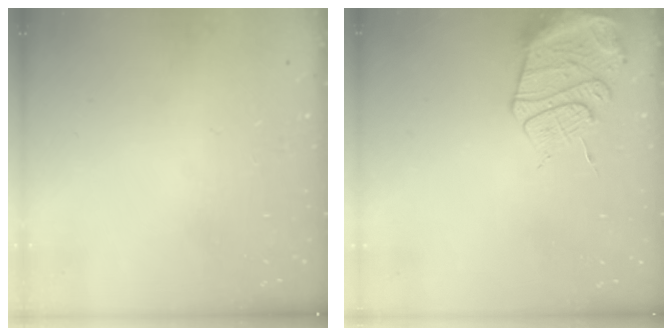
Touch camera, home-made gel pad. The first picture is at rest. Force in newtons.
{"total": 13.1, "press": 13.0, "slide": 1.6}